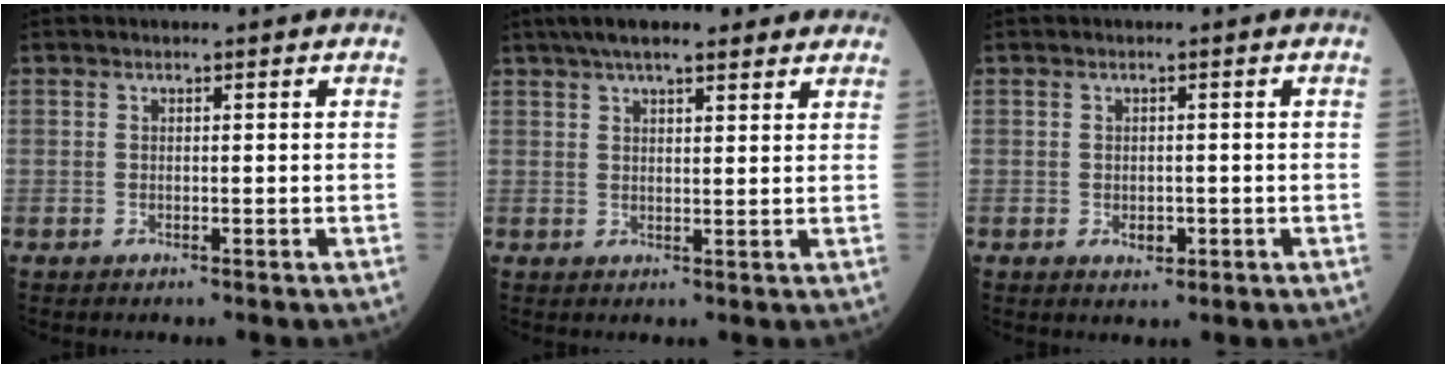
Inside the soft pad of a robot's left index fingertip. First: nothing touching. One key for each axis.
{"total": 11.9, "fx": 9.3, "fy": 2.8, "fz": 6.8, "tx": -0.103, "ty": 0.043, "tz": 0.135}
{"total": 1.7, "fx": -0.5, "fy": 1.2, "fz": 1.2, "tx": -0.021, "ty": 0.000, "tz": -0.002}